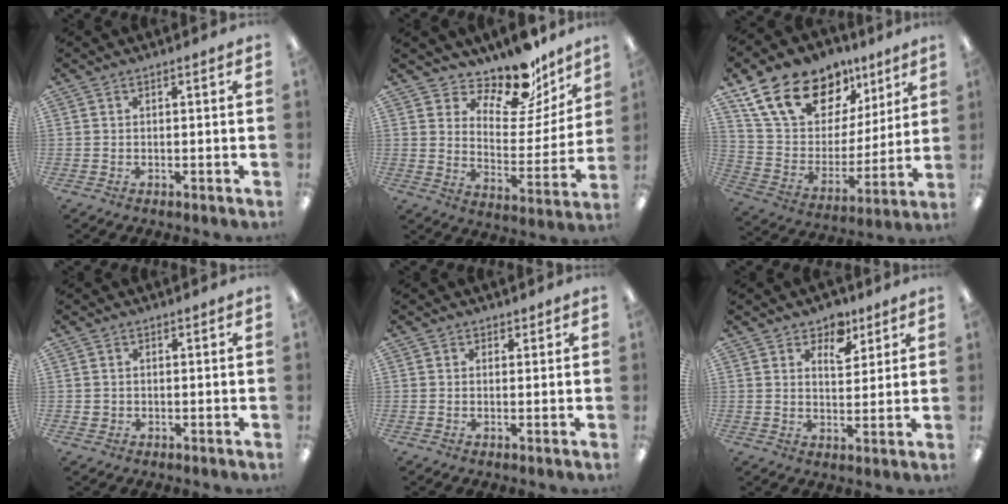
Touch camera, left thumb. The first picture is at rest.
{"total": 14.5, "force": [12.3, 5.8, 5.1], "torque": [-0.070, -0.105, 0.214]}
{"total": 20.3, "force": [12.9, 12.5, 9.5], "torque": [-0.177, -0.060, 0.239]}
{"total": 1.2, "force": [0.2, 1.2, -0.1], "torque": [0.000, 0.004, 0.002]}
{"total": 1.2, "force": [0.8, 0.9, 0.0], "torque": [0.008, -0.001, 0.013]}
{"total": 7.1, "force": [5.0, 4.2, 3.0], "torque": [-0.028, -0.024, 0.083]}